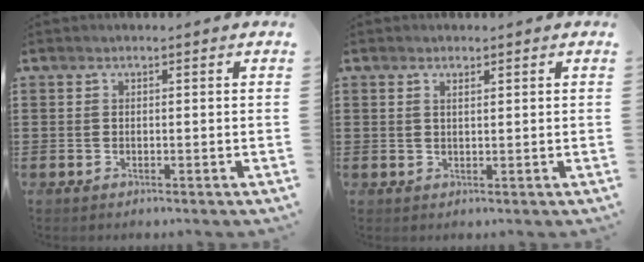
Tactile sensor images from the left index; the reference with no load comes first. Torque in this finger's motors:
{"motor_torque": [0.00, 0.27, -0.08, -0.01]}